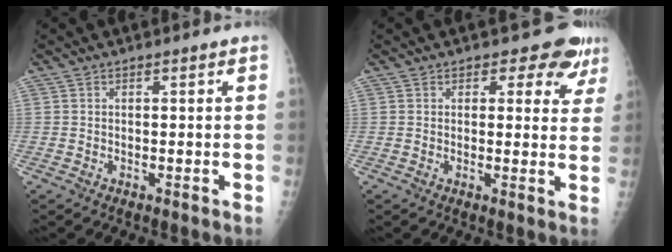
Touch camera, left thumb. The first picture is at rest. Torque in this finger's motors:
{"motor_torque": [-0.03, 0.10, -0.08, -0.07, 0.05]}